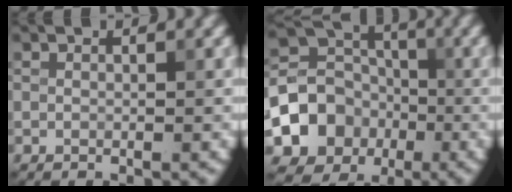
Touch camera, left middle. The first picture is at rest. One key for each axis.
{"total": 7.4, "fx": -2.4, "fy": 6.4, "fz": 2.8, "tx": -0.037, "ty": 0.002, "tz": -0.058}